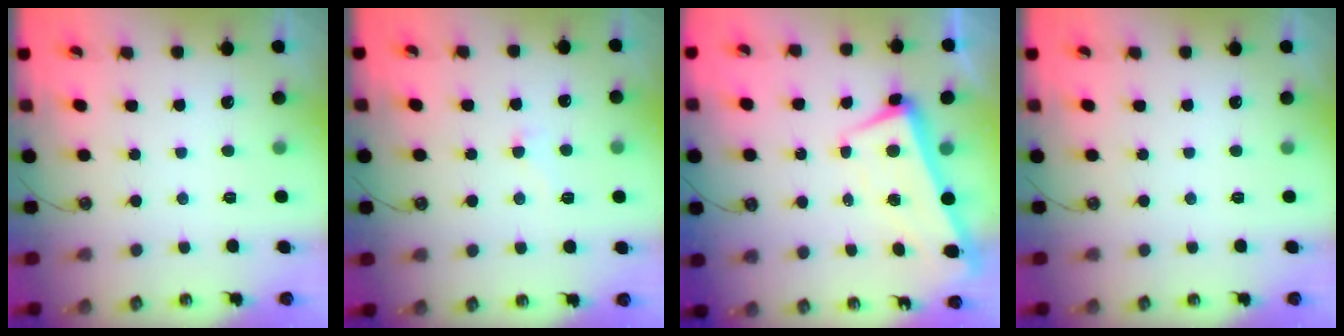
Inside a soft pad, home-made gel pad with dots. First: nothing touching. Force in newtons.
{"total": 2.7, "press": 2.6, "slide": 0.8}
{"total": 2.3, "press": 1.5, "slide": 1.7}
{"total": 0.0}